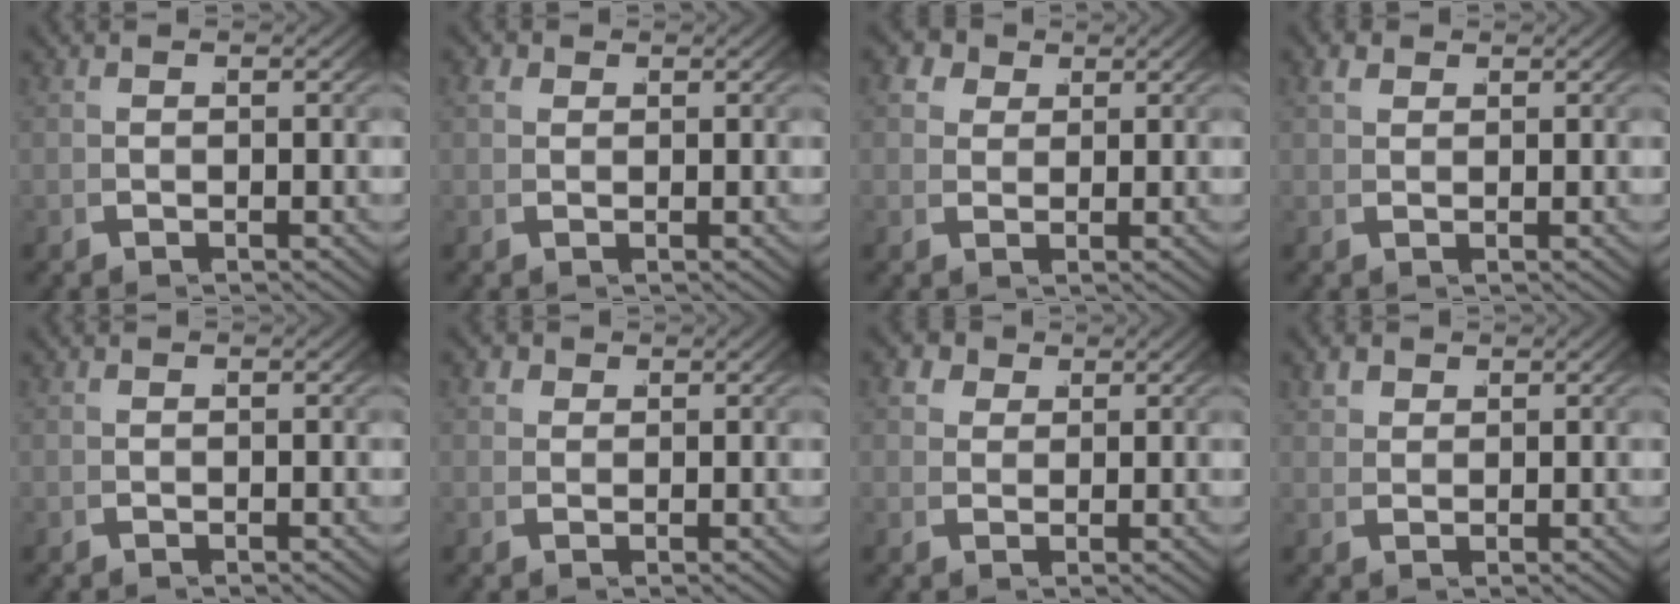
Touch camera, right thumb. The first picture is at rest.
{"total": 1.5, "force": [0.6, 1.3, 0.5], "torque": [-0.013, -0.003, 0.014]}
{"total": 4.1, "force": [1.8, 3.4, 1.5], "torque": [-0.041, -0.004, 0.032]}
{"total": 1.4, "force": [1.1, 0.9, 0.4], "torque": [-0.012, -0.001, 0.025]}
{"total": 0.0}
{"total": 1.9, "force": [1.0, 1.5, 0.5], "torque": [-0.014, -0.002, 0.019]}
{"total": 3.3, "force": [1.7, 2.6, 1.2], "torque": [-0.032, -0.004, 0.032]}
{"total": 2.0, "force": [1.6, 1.0, 0.5], "torque": [-0.014, 0.000, 0.037]}